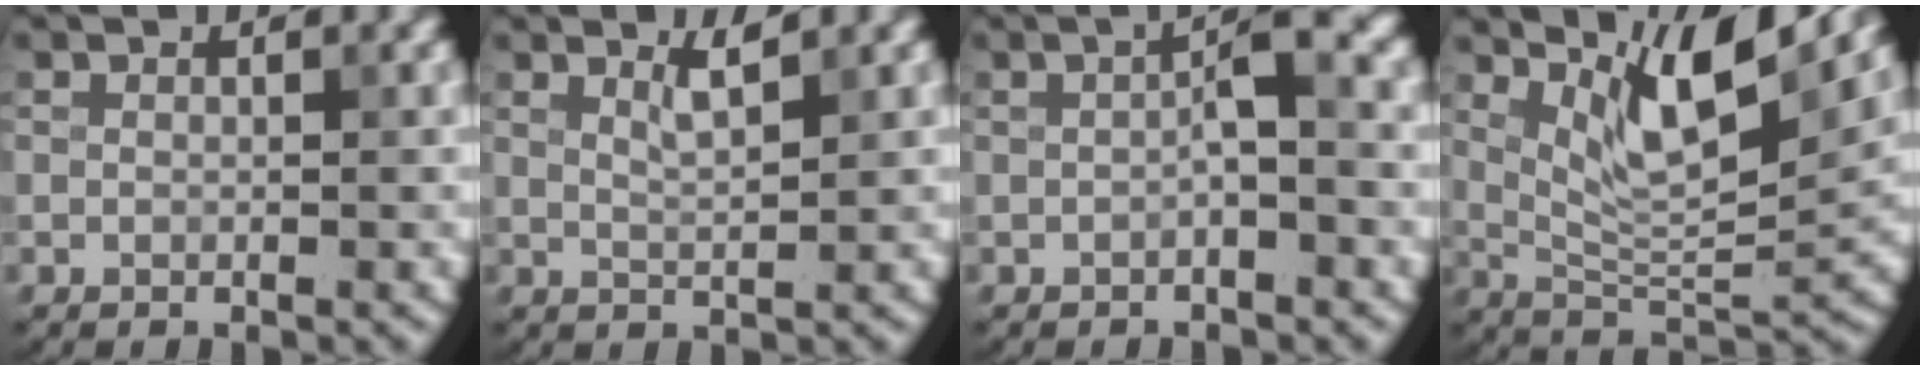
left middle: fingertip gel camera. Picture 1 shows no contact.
{"total": 1.8, "force": [1.2, 0.4, 1.3], "torque": [-0.021, 0.001, 0.019]}
{"total": 2.6, "force": [-0.3, 0.5, 2.5], "torque": [-0.044, 0.012, -0.008]}
{"total": 8.5, "force": [4.8, 1.8, 6.8], "torque": [-0.114, -0.004, 0.090]}